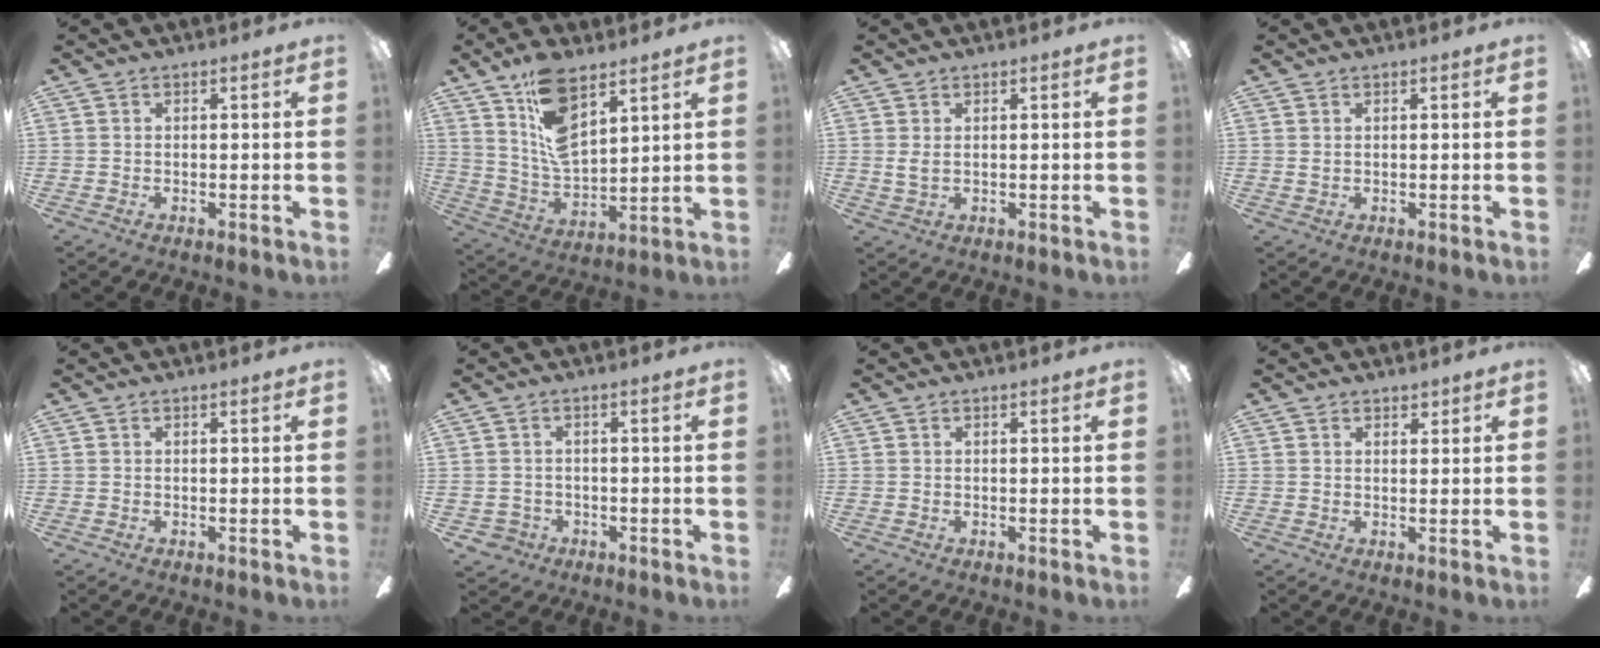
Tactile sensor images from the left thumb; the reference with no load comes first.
{"total": 14.9, "force": [9.4, 6.8, 9.4], "torque": [-0.167, -0.038, 0.172]}
{"total": 2.1, "force": [0.8, 1.0, 1.7], "torque": [-0.042, 0.000, 0.011]}
{"total": 0.8, "force": [0.5, 0.4, 0.5], "torque": [-0.011, 0.003, 0.008]}
{"total": 0.0}
{"total": 2.7, "force": [-0.8, 2.5, 0.7], "torque": [-0.031, 0.003, -0.020]}
{"total": 0.0}
{"total": 1.6, "force": [1.3, 0.8, 0.5], "torque": [-0.001, -0.003, 0.022]}